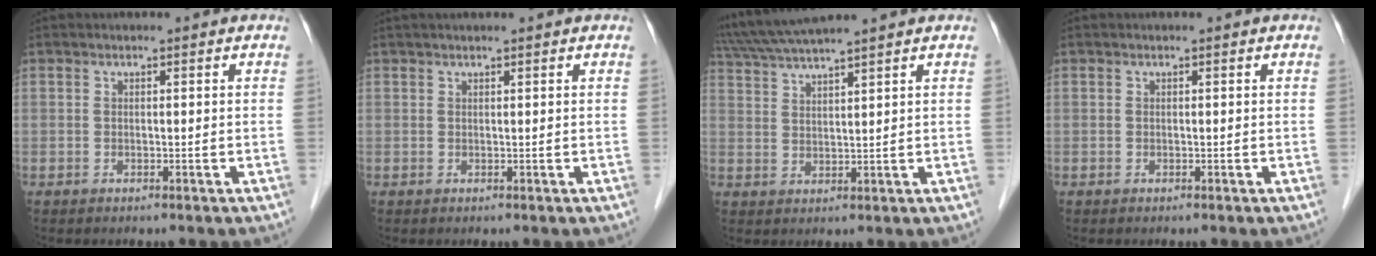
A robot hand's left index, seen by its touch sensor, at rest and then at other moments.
{"total": 3.1, "force": [2.7, 0.2, 1.7], "torque": [-0.021, 0.029, 0.043]}
{"total": 9.4, "force": [8.3, -1.0, 4.2], "torque": [-0.081, 0.029, 0.144]}
{"total": 0.0}